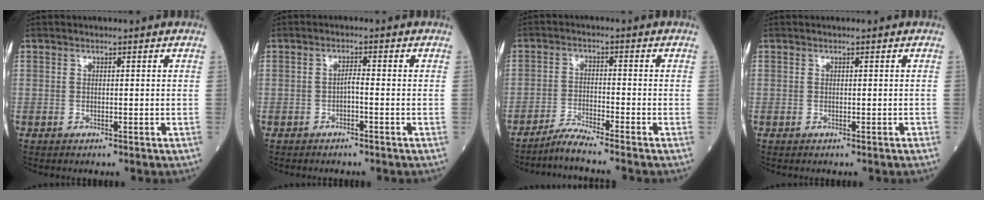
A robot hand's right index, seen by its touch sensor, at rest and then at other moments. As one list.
[{"total": 1.4, "force": [-0.6, 0.1, 1.2], "torque": [-0.020, 0.003, -0.013]}, {"total": 4.4, "force": [-4.0, -1.5, 1.1], "torque": [-0.028, -0.021, -0.080]}, {"total": 0.0}]